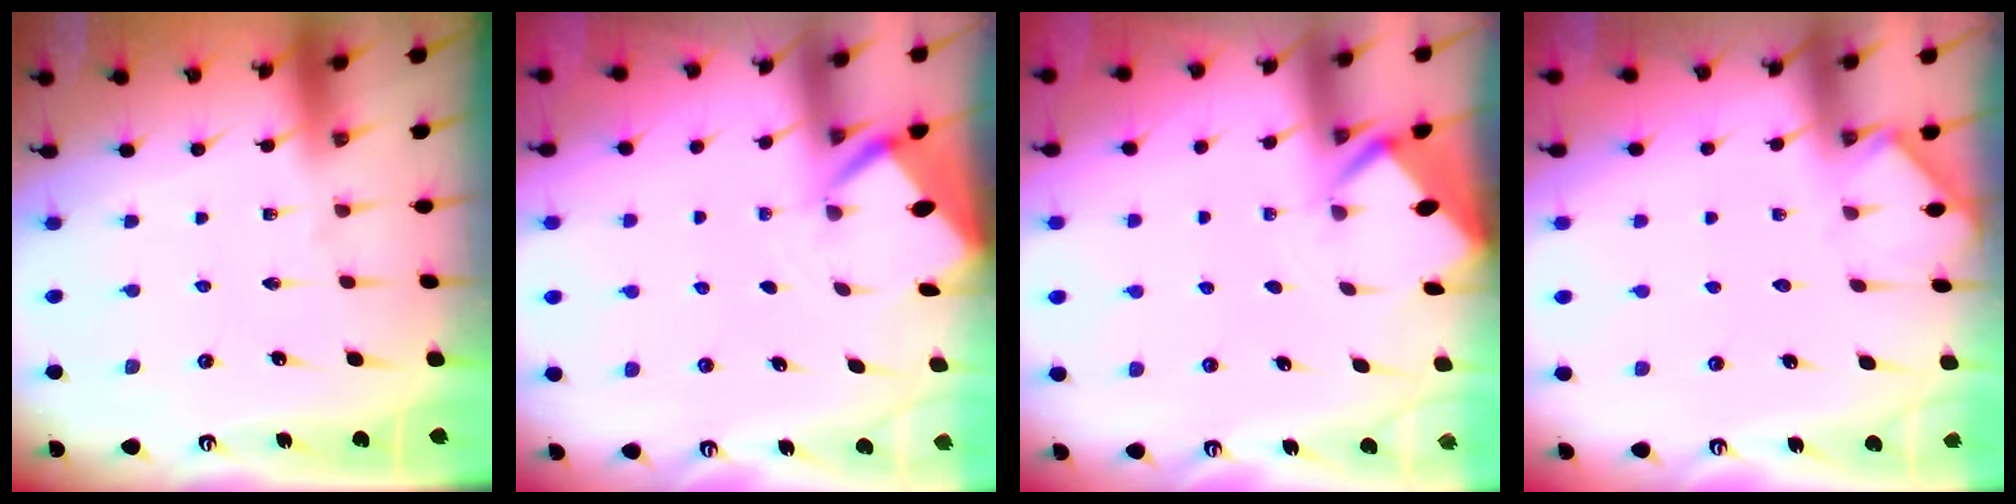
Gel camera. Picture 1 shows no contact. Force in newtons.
{"total": 2.4, "press": 2.4, "slide": 0.3}
{"total": 2.4, "press": 2.4, "slide": 0.1}
{"total": 3.1, "press": 3.1, "slide": 0.4}